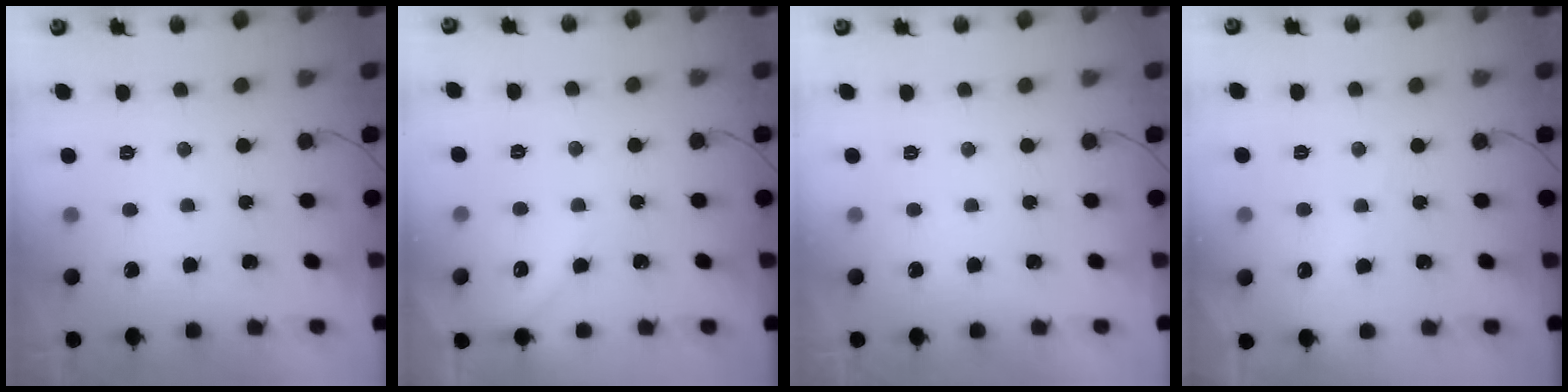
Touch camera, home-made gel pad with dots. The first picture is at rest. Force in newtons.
{"total": 2.3, "press": 2.3, "slide": 0.4}
{"total": 0.0}
{"total": 1.8, "press": 1.7, "slide": 0.4}